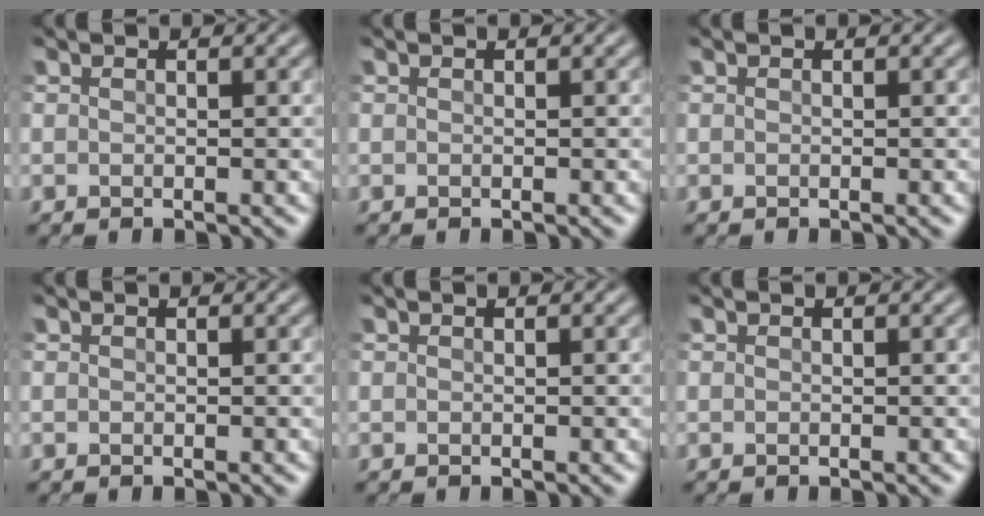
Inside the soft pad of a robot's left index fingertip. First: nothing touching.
{"total": 0.0}
{"total": 0.0}
{"total": 0.0}
{"total": 0.0}
{"total": 0.0}